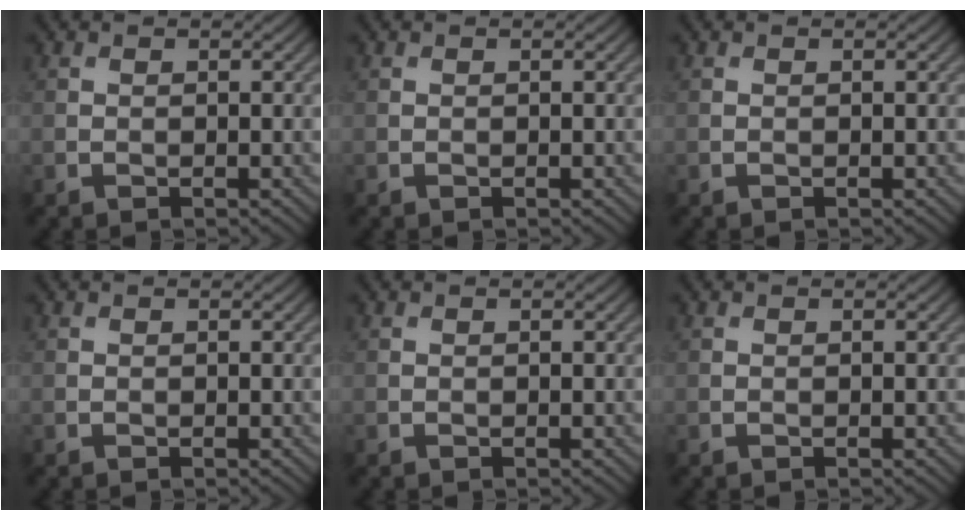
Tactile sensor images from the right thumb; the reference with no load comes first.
{"total": 0.0}
{"total": 0.0}
{"total": 0.0}
{"total": 0.0}
{"total": 0.0}